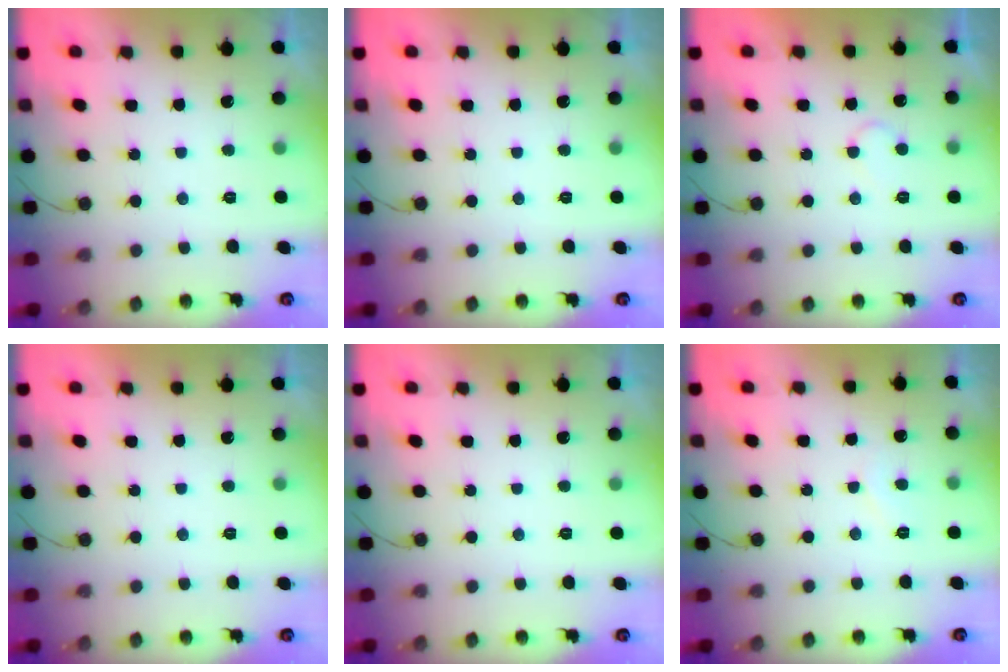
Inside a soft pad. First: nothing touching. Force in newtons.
{"total": 0.0}
{"total": 6.0, "press": 6.0, "slide": 0.5}
{"total": 1.7, "press": 1.7, "slide": 0.1}
{"total": 0.0}
{"total": 4.1, "press": 4.1, "slide": 0.4}